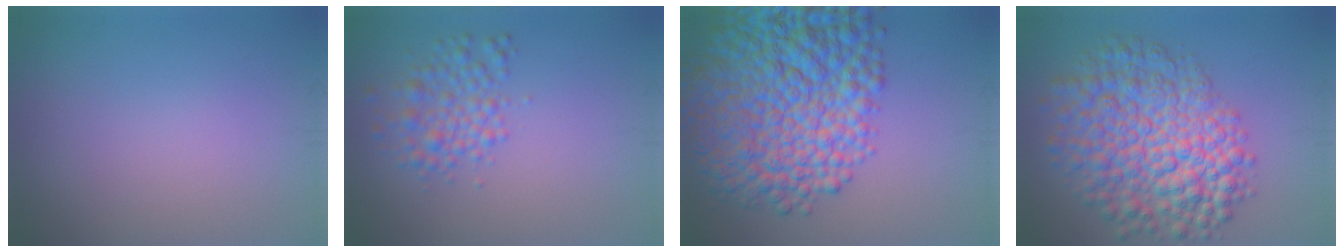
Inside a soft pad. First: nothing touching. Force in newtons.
{"total": 2.9, "press": 2.9, "slide": 0.0}
{"total": 12.8, "press": 12.8, "slide": 0.4}
{"total": 9.7, "press": 9.7, "slide": 0.3}